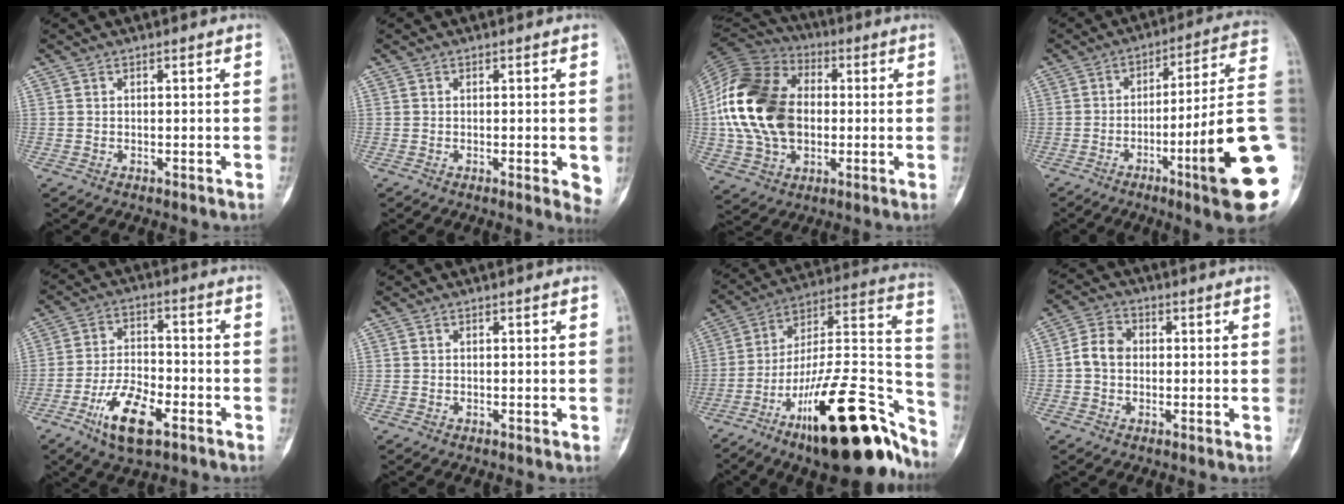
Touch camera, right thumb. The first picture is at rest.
{"total": 3.6, "force": [-0.5, 1.0, 3.4], "torque": [-0.038, -0.008, -0.008]}
{"total": 22.4, "force": [0.5, 15.7, 16.0], "torque": [-0.309, 0.014, 0.007]}
{"total": 19.2, "force": [-5.5, 0.9, 18.4], "torque": [-0.228, 0.016, -0.085]}
{"total": 11.1, "force": [-5.7, 4.8, 8.2], "torque": [-0.152, 0.023, -0.102]}
{"total": 0.0}
{"total": 30.2, "force": [-17.6, 9.4, 22.6], "torque": [-0.264, 0.098, -0.279]}
{"total": 5.5, "force": [-0.1, 4.3, 3.3], "torque": [-0.054, 0.017, -0.011]}